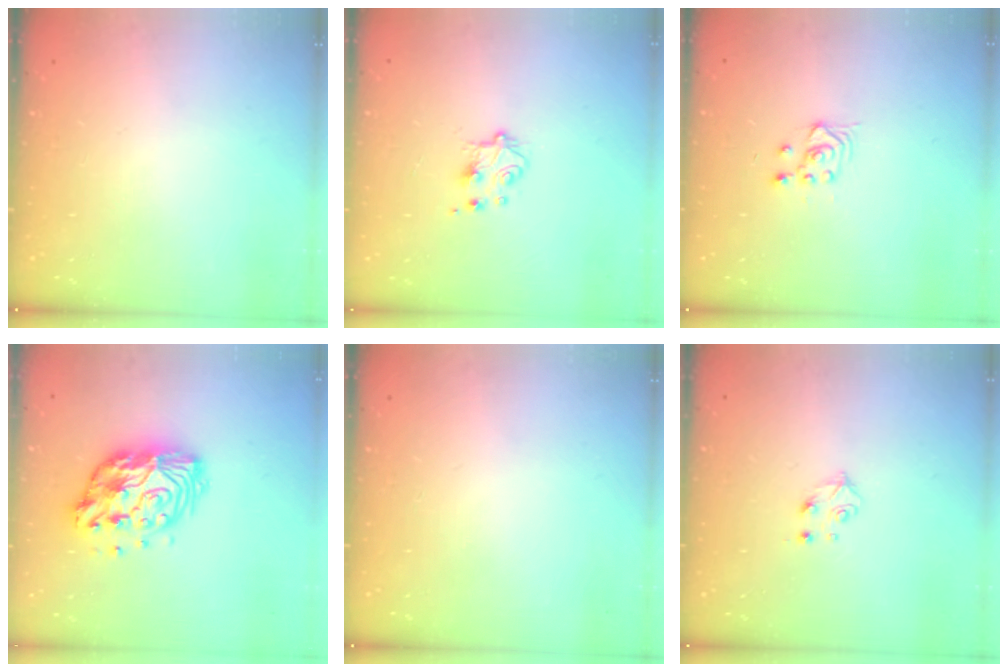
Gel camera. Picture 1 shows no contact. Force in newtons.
{"total": 5.3, "press": 5.2, "slide": 0.6}
{"total": 3.4, "press": 3.1, "slide": 1.4}
{"total": 14.6, "press": 14.5, "slide": 1.1}
{"total": 0.0}
{"total": 4.2, "press": 4.1, "slide": 0.6}